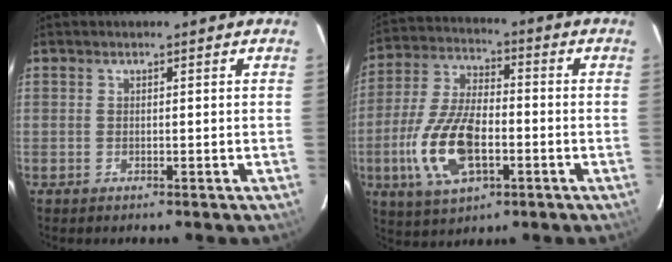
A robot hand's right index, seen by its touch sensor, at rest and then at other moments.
{"total": 15.2, "force": [-4.5, 7.0, 12.8], "torque": [-0.275, -0.003, -0.081]}